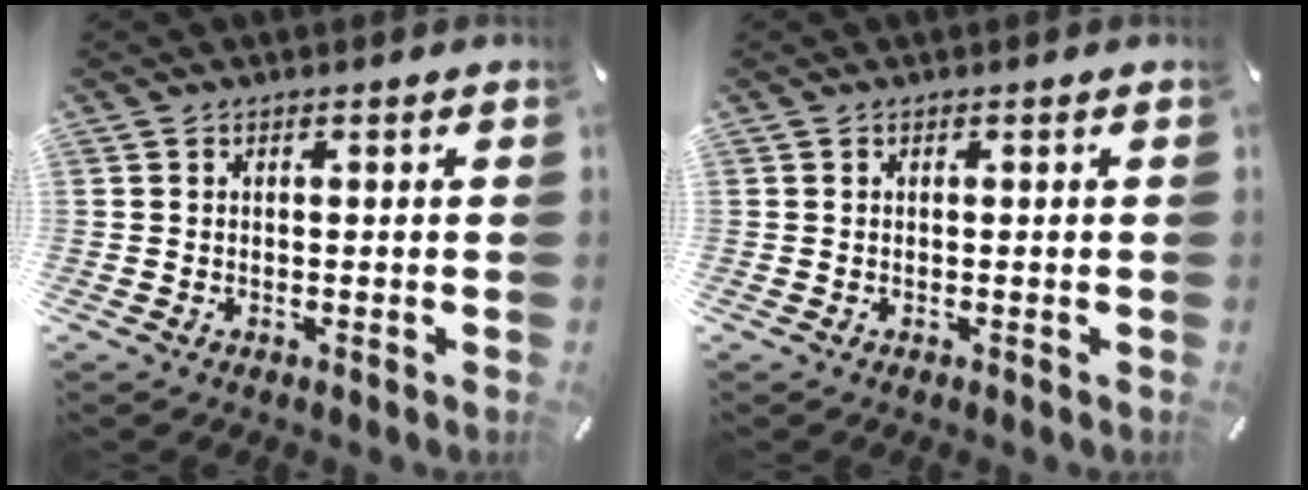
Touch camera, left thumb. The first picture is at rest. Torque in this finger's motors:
{"motor_torque": [0.01, 0.01, -0.05, 0.05, 0.00]}